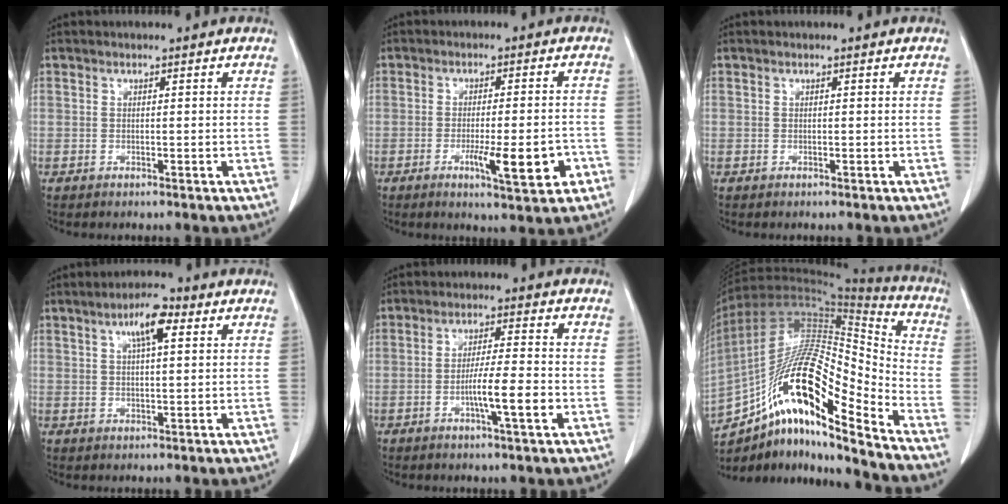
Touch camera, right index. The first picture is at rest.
{"total": 8.1, "force": [-3.2, 1.1, 7.4], "torque": [-0.106, -0.007, -0.039]}
{"total": 0.0}
{"total": 5.5, "force": [2.5, 1.2, 4.8], "torque": [-0.087, 0.010, 0.040]}
{"total": 6.7, "force": [-2.1, -0.1, 6.4], "torque": [-0.107, -0.004, -0.036]}
{"total": 23.0, "force": [-13.8, 3.9, 18.0], "torque": [-0.329, 0.011, -0.240]}